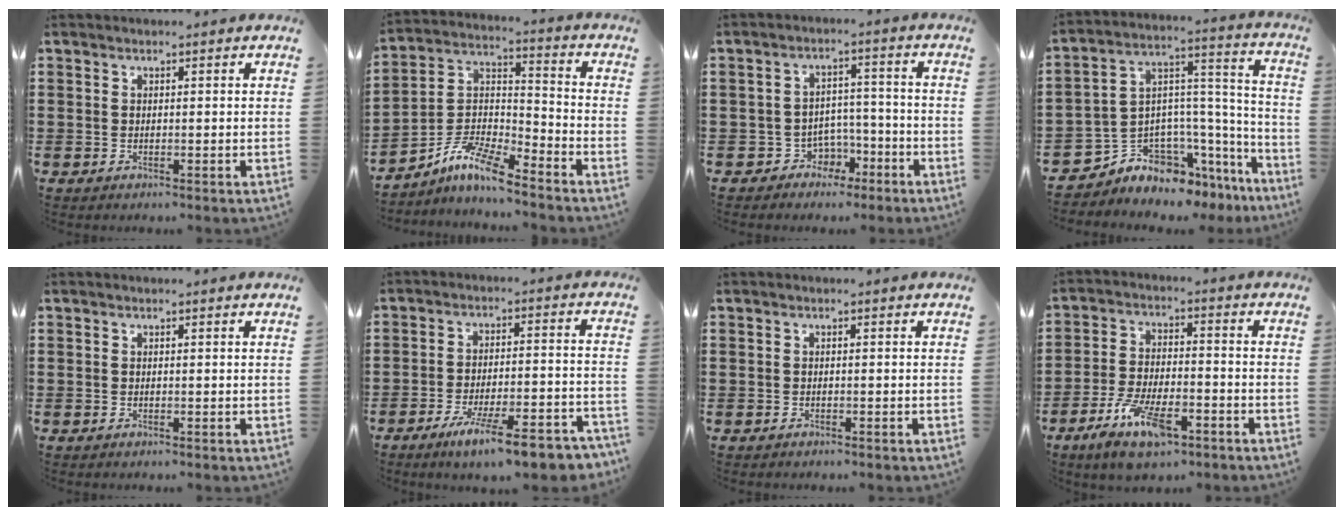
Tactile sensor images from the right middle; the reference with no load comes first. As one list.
[{"total": 8.0, "force": [-6.8, 0.9, 4.2], "torque": [-0.098, -0.006, -0.137]}, {"total": 3.9, "force": [-2.9, 2.6, 0.6], "torque": [-0.023, 0.011, -0.060]}, {"total": 5.3, "force": [-4.5, 2.8, -0.1], "torque": [-0.019, -0.016, -0.090]}, {"total": 0.0}, {"total": 9.7, "force": [-7.4, 0.9, 6.2], "torque": [-0.095, 0.007, -0.132]}, {"total": 0.0}, {"total": 9.1, "force": [-5.6, 3.3, 6.4], "torque": [-0.130, -0.001, -0.102]}]